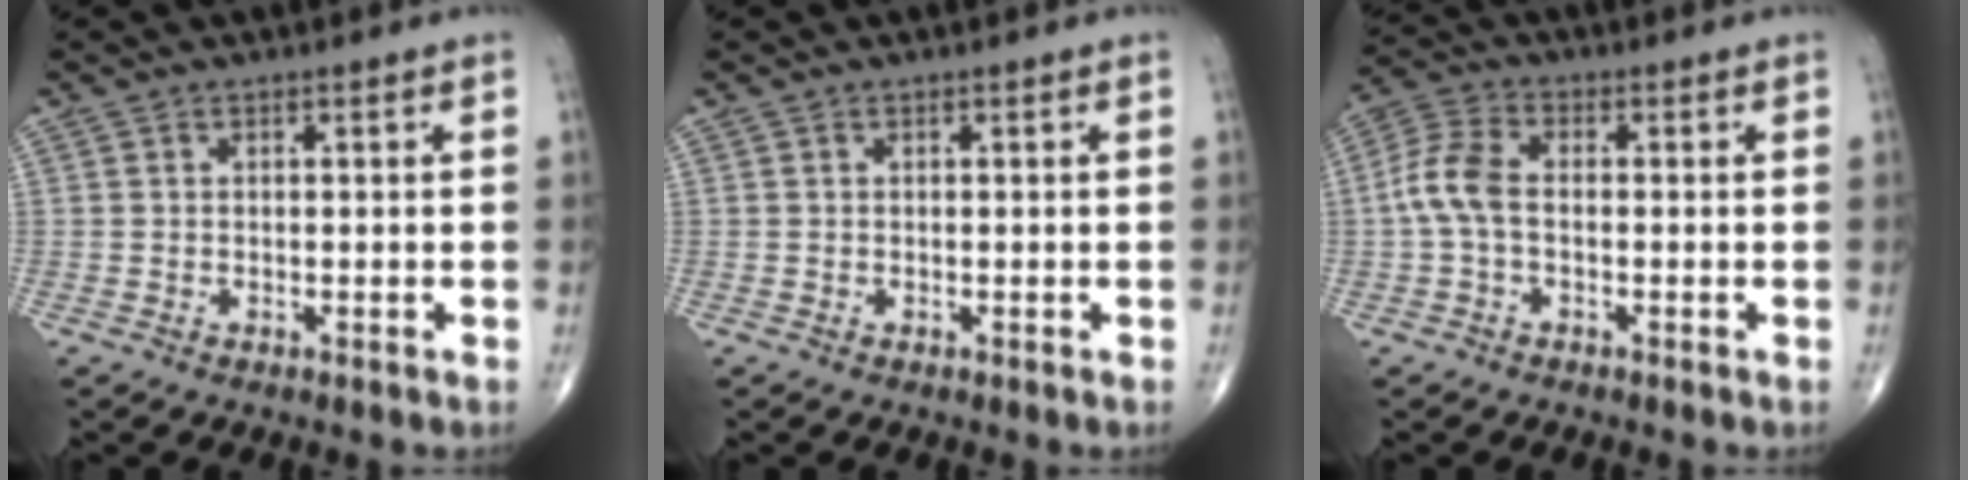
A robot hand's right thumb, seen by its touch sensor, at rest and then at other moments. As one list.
[{"total": 0.0}, {"total": 6.7, "force": [-0.7, 3.9, 5.5], "torque": [-0.124, 0.020, -0.023]}]